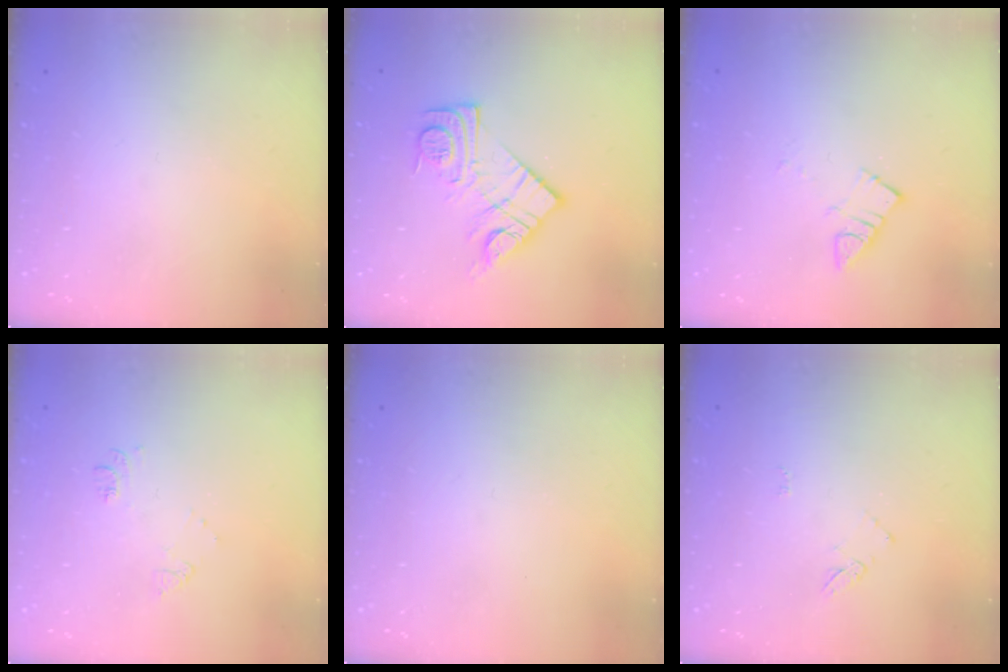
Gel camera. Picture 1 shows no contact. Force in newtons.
{"total": 13.8, "press": 13.7, "slide": 0.8}
{"total": 4.9, "press": 4.8, "slide": 0.5}
{"total": 6.9, "press": 6.8, "slide": 0.8}
{"total": 0.0}
{"total": 4.3, "press": 4.3, "slide": 0.5}